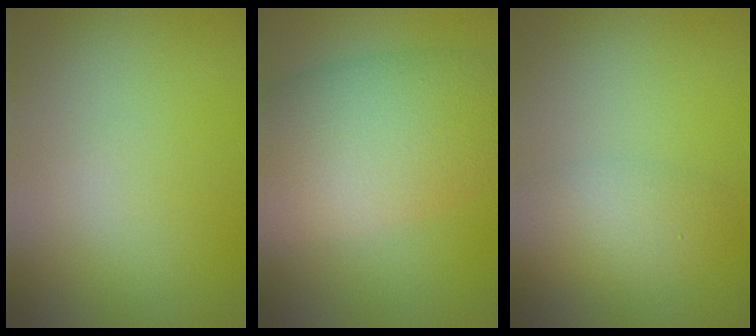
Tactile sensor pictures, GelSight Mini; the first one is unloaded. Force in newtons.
{"total": 9.5, "press": 9.5, "slide": 0.3}
{"total": 1.8, "press": 1.8, "slide": 0.2}